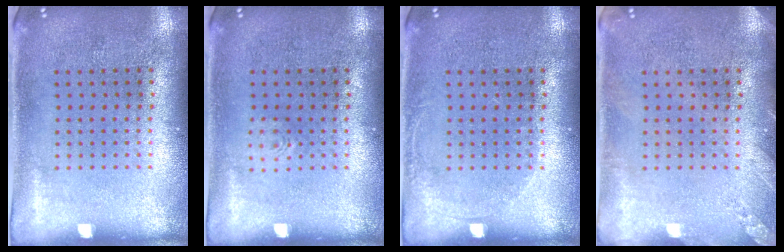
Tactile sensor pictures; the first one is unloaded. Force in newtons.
{"total": 0.6, "press": 0.6, "slide": 0.2}
{"total": 0.7, "press": 0.7, "slide": 0.1}
{"total": 1.3, "press": 1.3, "slide": 0.2}